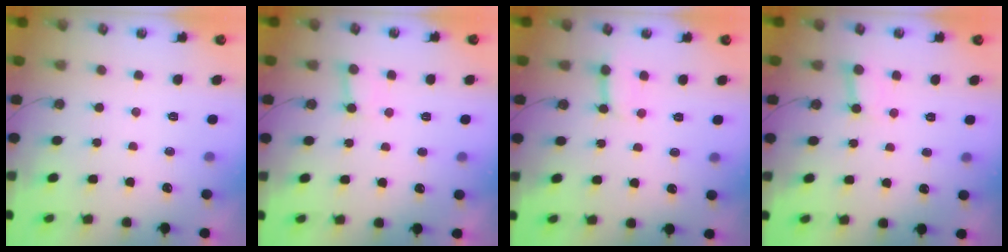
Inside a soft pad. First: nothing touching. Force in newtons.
{"total": 5.2, "press": 5.1, "slide": 0.5}
{"total": 4.0, "press": 3.9, "slide": 0.6}
{"total": 3.0, "press": 3.0, "slide": 0.3}